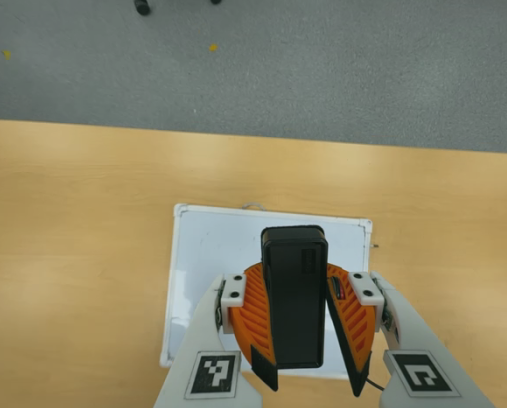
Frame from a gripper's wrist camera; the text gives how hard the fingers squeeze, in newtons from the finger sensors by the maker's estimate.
{"total": 10.2, "left": 10.2, "right": 10.2}